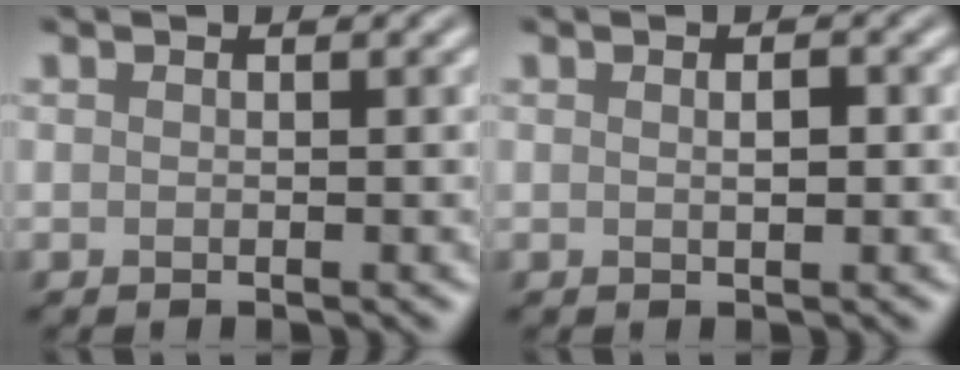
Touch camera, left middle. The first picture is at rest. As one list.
[{"total": 0.9, "force": [0.1, 0.2, 0.9], "torque": [-0.019, 0.000, 0.001]}]